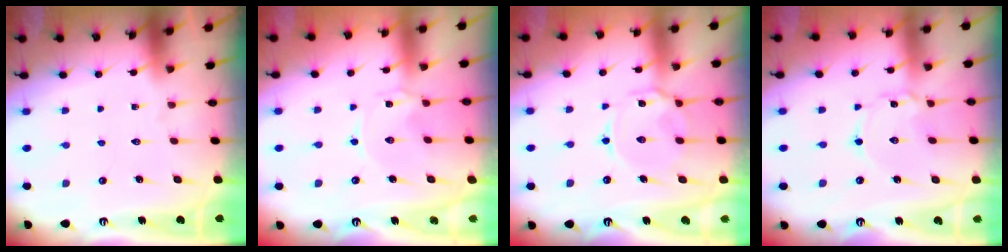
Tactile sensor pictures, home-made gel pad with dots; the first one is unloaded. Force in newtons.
{"total": 0.0}
{"total": 7.3, "press": 7.3, "slide": 0.7}
{"total": 1.7, "press": 1.7, "slide": 0.0}